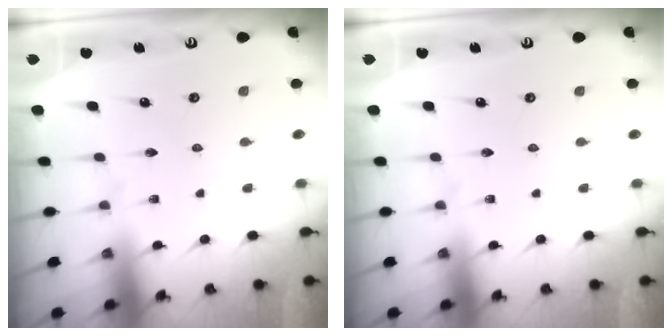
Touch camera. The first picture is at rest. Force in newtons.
{"total": 0.0}